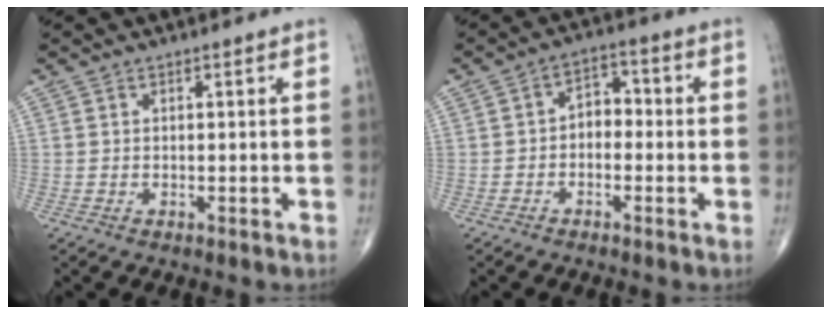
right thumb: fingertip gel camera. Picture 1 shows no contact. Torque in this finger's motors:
{"motor_torque": [0.04, 0.04, 0.37, -0.03, 0.00]}